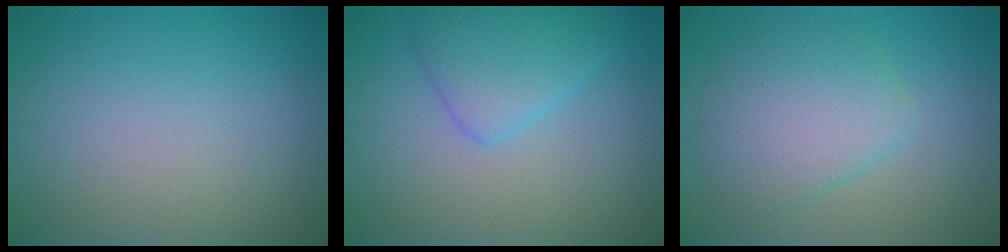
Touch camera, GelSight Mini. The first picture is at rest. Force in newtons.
{"total": 3.4, "press": 3.4, "slide": 0.3}
{"total": 4.4, "press": 4.4, "slide": 0.2}